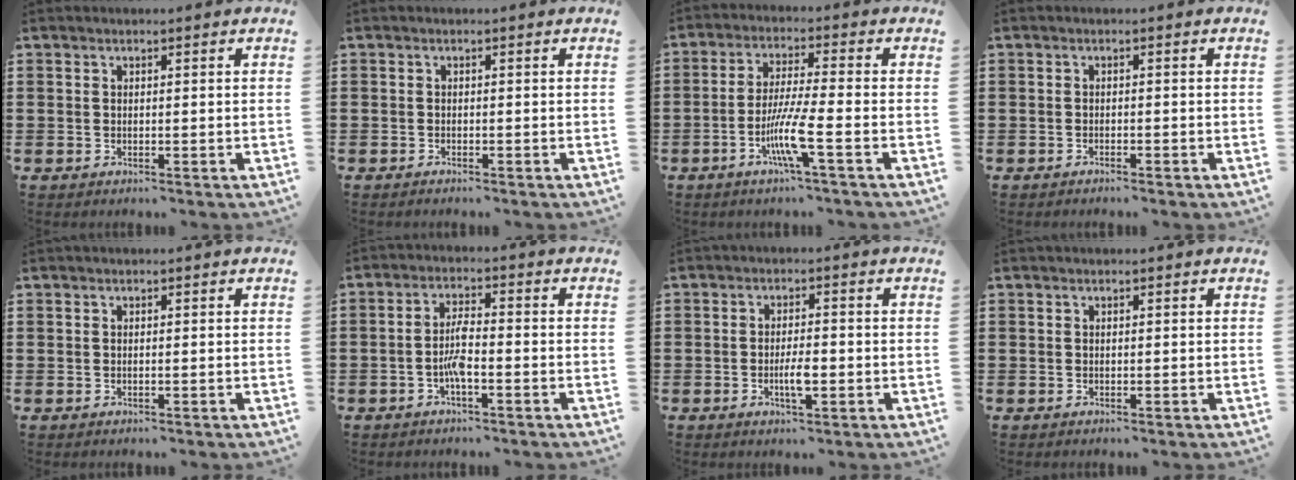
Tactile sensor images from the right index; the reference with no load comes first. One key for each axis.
{"total": 0.6, "fx": -0.6, "fy": 0.1, "fz": 0.1, "tx": -0.004, "ty": -0.001, "tz": -0.012}
{"total": 7.8, "fx": -3.3, "fy": 0.1, "fz": 7.0, "tx": -0.143, "ty": -0.015, "tz": -0.065}
{"total": 0.9, "fx": -0.8, "fy": 0.1, "fz": 0.2, "tx": -0.008, "ty": -0.001, "tz": -0.017}
{"total": 0.0}
{"total": 4.4, "fx": -1.5, "fy": 1.0, "fz": 4.0, "tx": -0.092, "ty": -0.002, "tz": -0.035}
{"total": 3.8, "fx": -1.1, "fy": 1.0, "fz": 3.5, "tx": -0.069, "ty": 0.001, "tz": -0.022}
{"total": 0.0}